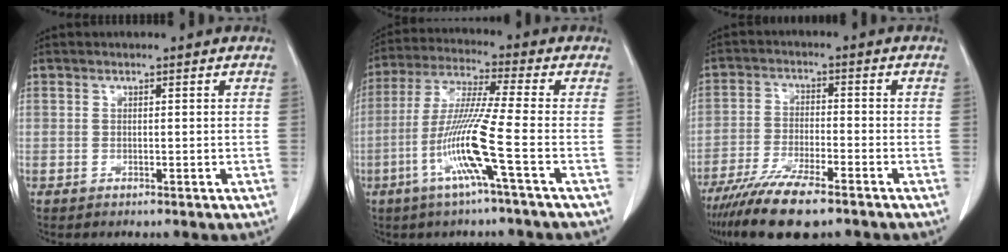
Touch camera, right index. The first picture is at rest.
{"total": 11.5, "force": [-4.1, -1.7, 10.6], "torque": [-0.212, -0.011, -0.088]}
{"total": 11.0, "force": [-8.2, 2.0, 7.0], "torque": [-0.124, -0.024, -0.143]}